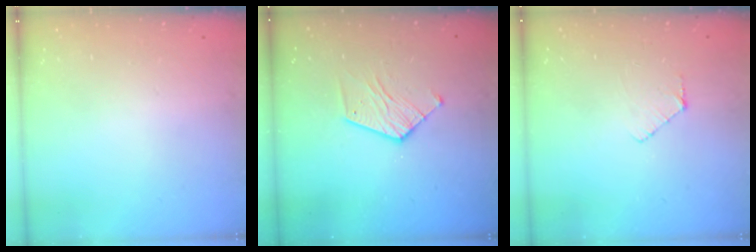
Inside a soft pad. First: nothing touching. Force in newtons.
{"total": 8.7, "press": 8.7, "slide": 0.5}
{"total": 5.0, "press": 5.0, "slide": 0.5}